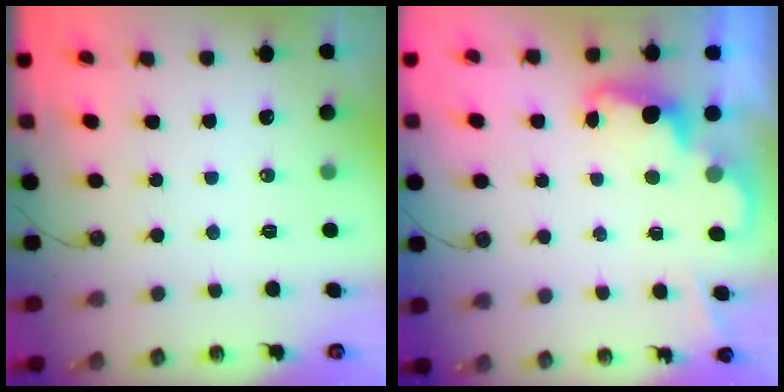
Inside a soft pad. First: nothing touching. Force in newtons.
{"total": 2.4, "press": 2.3, "slide": 0.5}